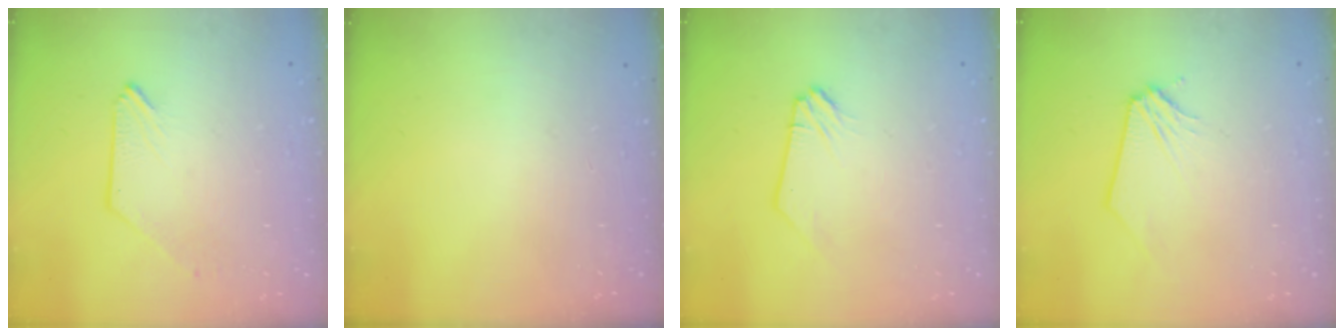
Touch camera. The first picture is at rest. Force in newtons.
{"total": 0.0}
{"total": 0.0}
{"total": 0.0}